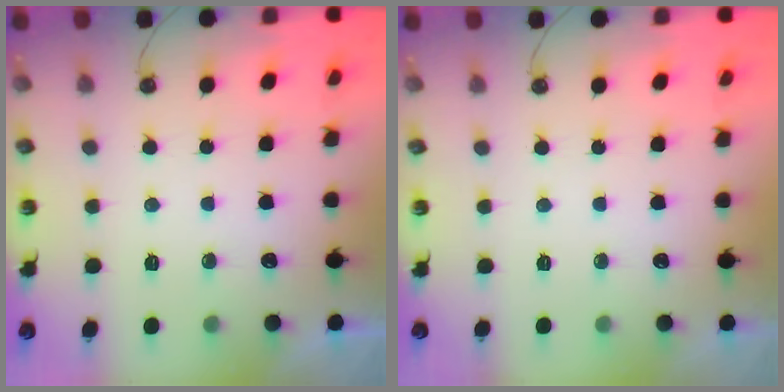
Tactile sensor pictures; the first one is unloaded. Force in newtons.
{"total": 0.0}